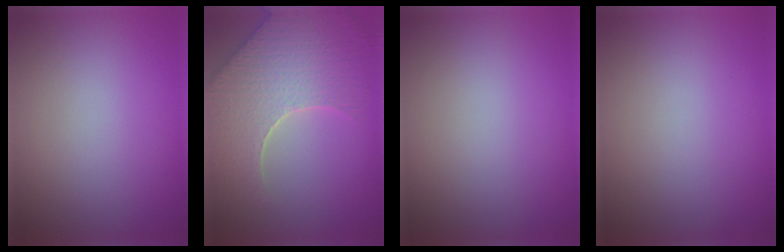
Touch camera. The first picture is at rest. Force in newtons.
{"total": 9.1, "press": 6.4, "slide": 6.5}
{"total": 0.0}
{"total": 0.0}